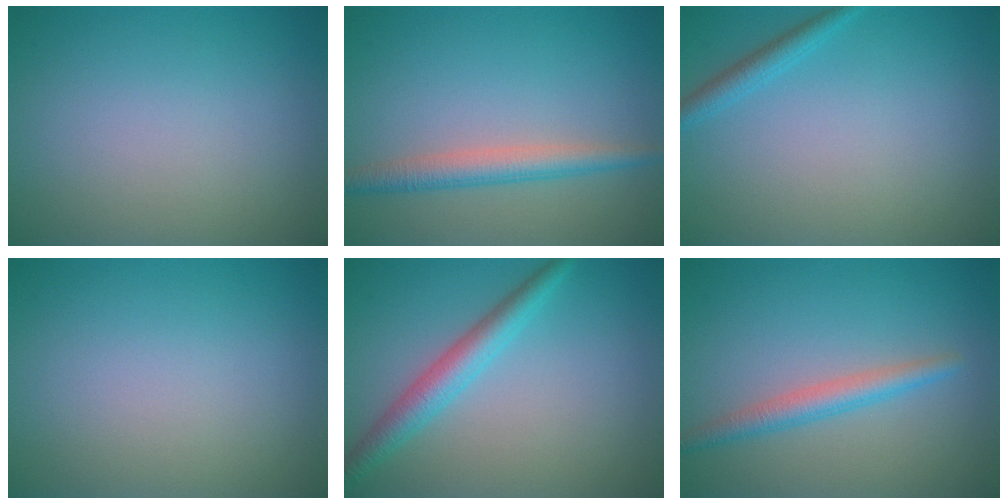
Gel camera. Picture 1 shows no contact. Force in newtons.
{"total": 2.9, "press": 2.9, "slide": 0.1}
{"total": 1.6, "press": 1.6, "slide": 0.1}
{"total": 0.0}
{"total": 3.4, "press": 3.4, "slide": 0.1}
{"total": 2.5, "press": 2.5, "slide": 0.0}